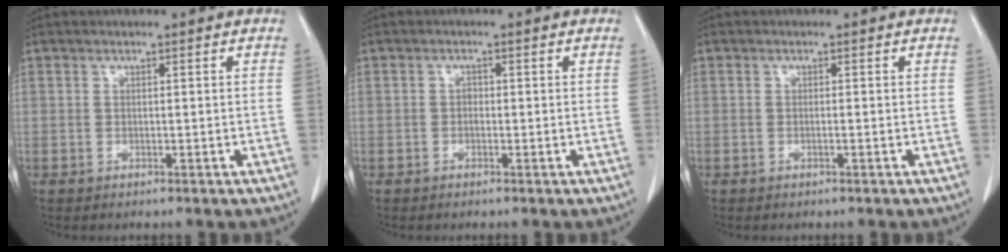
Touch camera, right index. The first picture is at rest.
{"total": 0.7, "force": [-0.1, 0.5, 0.5], "torque": [-0.004, 0.005, -0.002]}
{"total": 0.0}